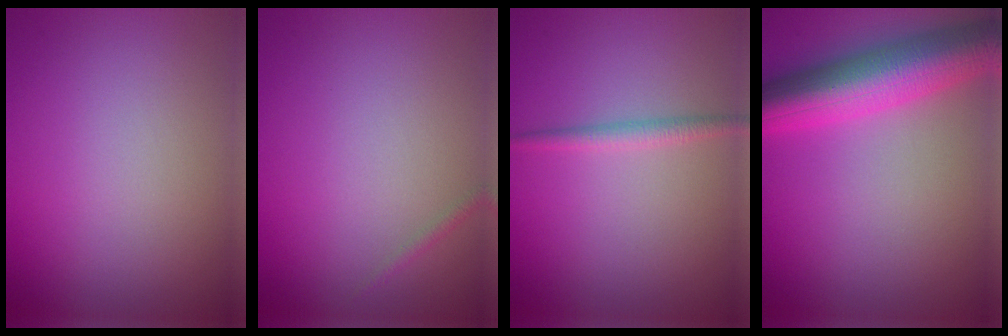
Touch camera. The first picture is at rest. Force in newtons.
{"total": 0.6, "press": 0.6, "slide": 0.0}
{"total": 1.4, "press": 1.4, "slide": 0.1}
{"total": 9.0, "press": 9.0, "slide": 0.5}